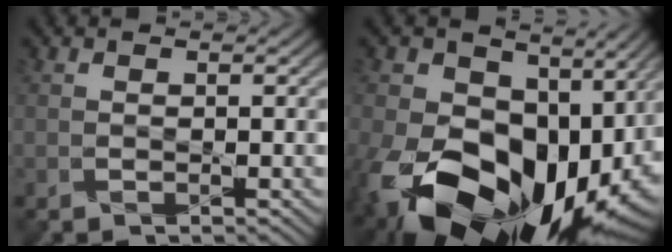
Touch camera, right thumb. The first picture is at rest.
{"total": 21.7, "force": [-5.4, 15.2, 14.4], "torque": [-0.299, -0.073, -0.064]}